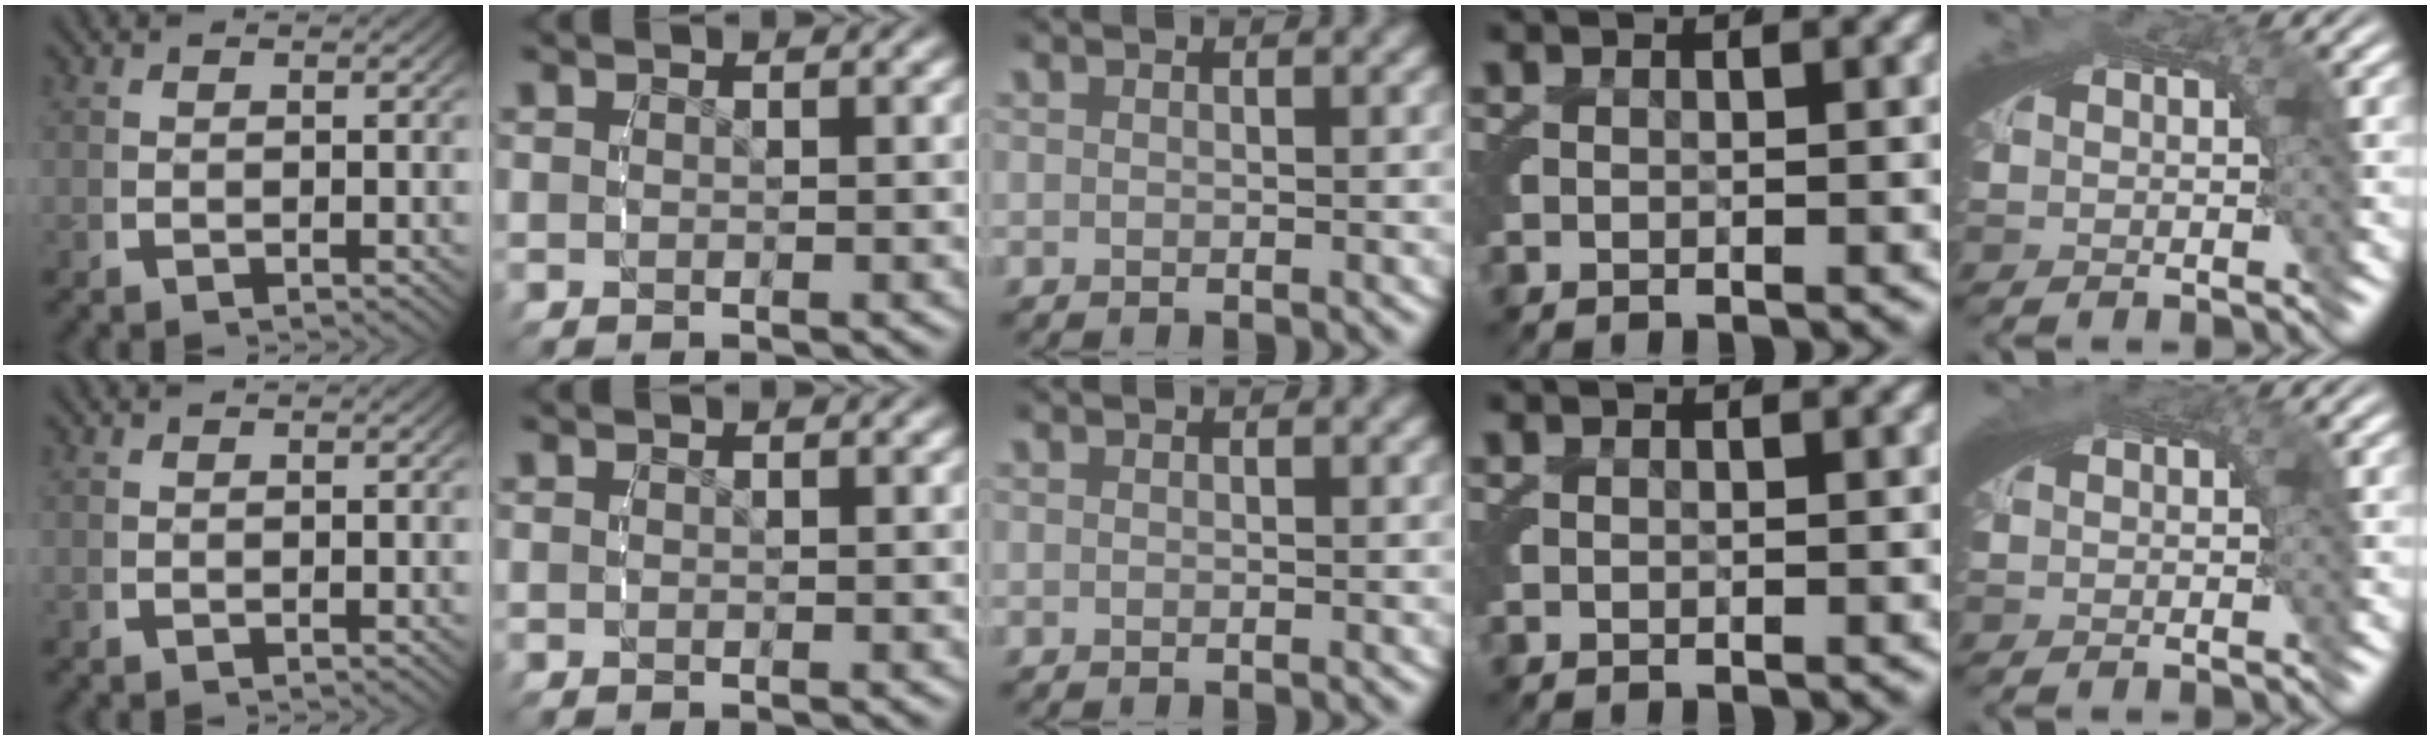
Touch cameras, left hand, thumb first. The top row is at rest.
{"little": {"total": 0.8, "force": [0.3, 0.4, 0.6], "torque": [-0.009, 0.003, 0.003]}}